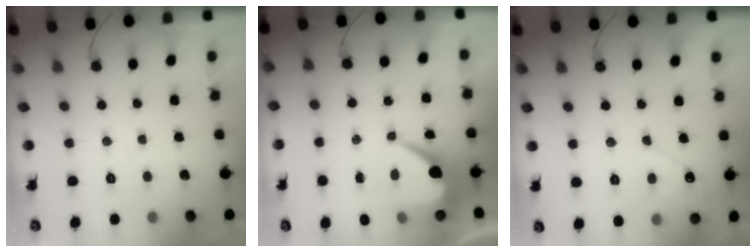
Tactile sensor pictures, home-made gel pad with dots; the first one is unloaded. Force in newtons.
{"total": 7.2, "press": 7.2, "slide": 0.6}
{"total": 3.2, "press": 3.2, "slide": 0.2}